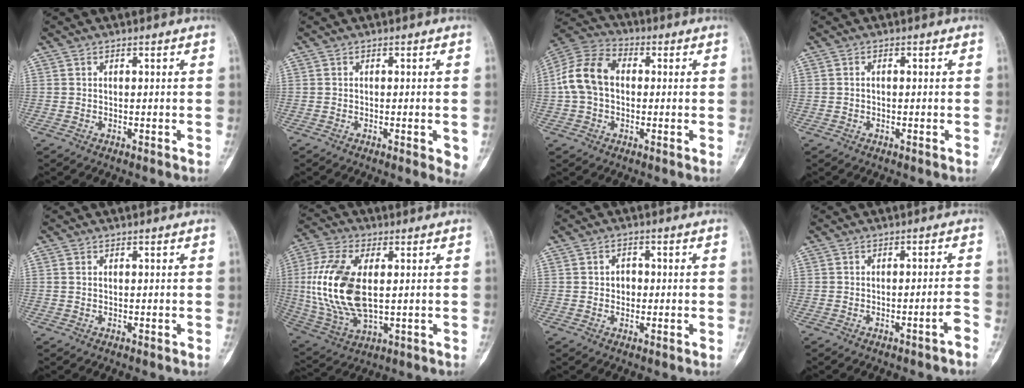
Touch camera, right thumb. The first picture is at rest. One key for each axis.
{"total": 3.7, "fx": -0.9, "fy": 1.2, "fz": 3.3, "tx": -0.030, "ty": -0.006, "tz": -0.010}
{"total": 12.0, "fx": 0.3, "fy": 8.7, "fz": 8.3, "tx": -0.156, "ty": 0.033, "tz": -0.005}
{"total": 0.5, "fx": -0.1, "fy": 0.3, "fz": 0.3, "tx": -0.002, "ty": 0.001, "tz": -0.006}
{"total": 0.8, "fx": 0.1, "fy": 0.6, "fz": 0.5, "tx": -0.008, "ty": -0.001, "tz": 0.002}
{"total": 17.9, "fx": 1.3, "fy": 9.6, "fz": 15.0, "tx": -0.317, "ty": -0.008, "tz": 0.032}
{"total": 3.0, "fx": -0.1, "fy": 2.5, "fz": 1.5, "tx": 0.001, "ty": 0.007, "tz": -0.006}
{"total": 2.6, "fx": -1.9, "fy": 0.3, "fz": 1.8, "tx": -0.021, "ty": 0.028, "tz": -0.026}